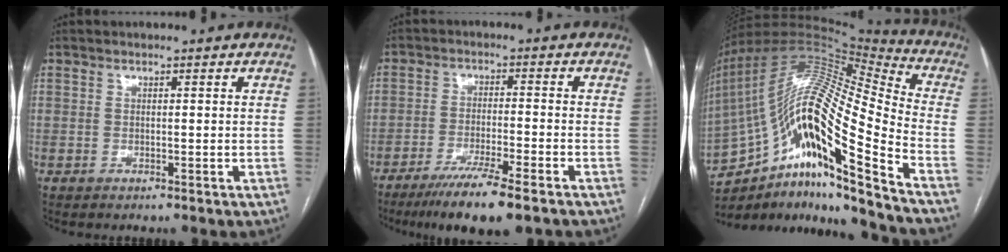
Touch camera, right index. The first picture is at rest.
{"total": 10.2, "force": [-7.4, 0.1, 7.0], "torque": [-0.109, -0.025, -0.120]}
{"total": 23.6, "force": [-13.2, 2.2, 19.5], "torque": [-0.356, 0.017, -0.233]}